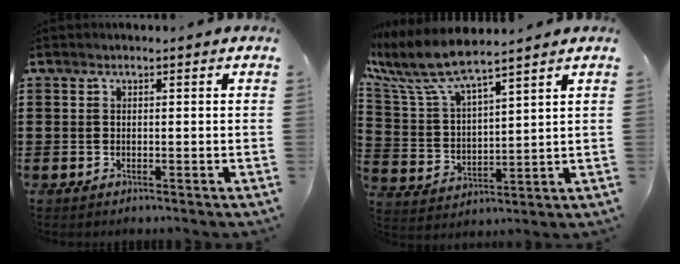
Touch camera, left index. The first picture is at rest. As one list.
[{"total": 8.0, "force": [6.9, 1.1, 3.9], "torque": [-0.106, -0.035, 0.118]}]